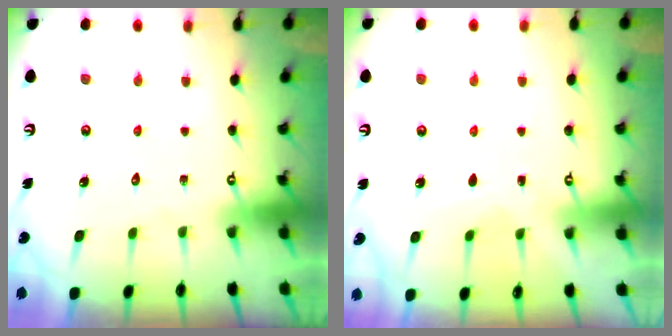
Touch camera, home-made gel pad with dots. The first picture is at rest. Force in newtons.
{"total": 2.7, "press": 2.7, "slide": 0.3}